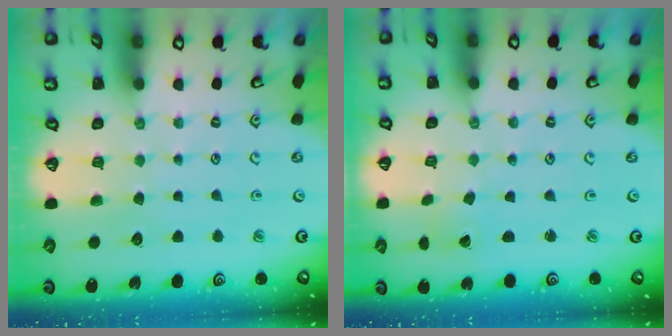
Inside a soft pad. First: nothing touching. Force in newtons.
{"total": 0.5, "press": 0.5, "slide": 0.1}